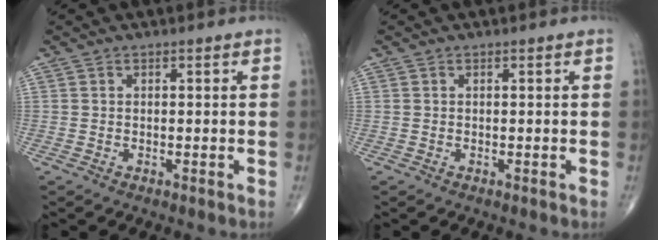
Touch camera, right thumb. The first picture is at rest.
{"total": 0.0}